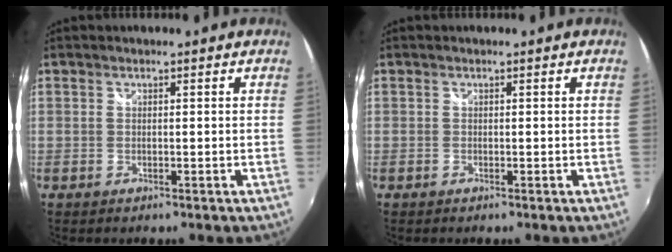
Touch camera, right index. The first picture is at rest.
{"total": 0.0}